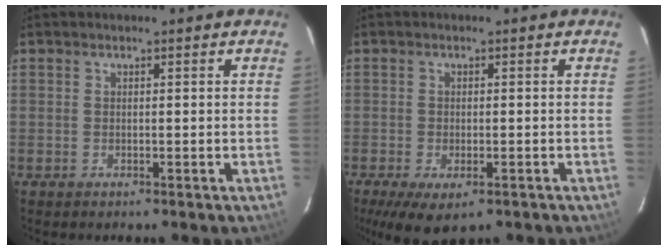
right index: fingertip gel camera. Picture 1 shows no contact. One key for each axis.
{"total": 7.8, "fx": -4.5, "fy": 3.5, "fz": 5.4, "tx": -0.110, "ty": -0.032, "tz": -0.067}